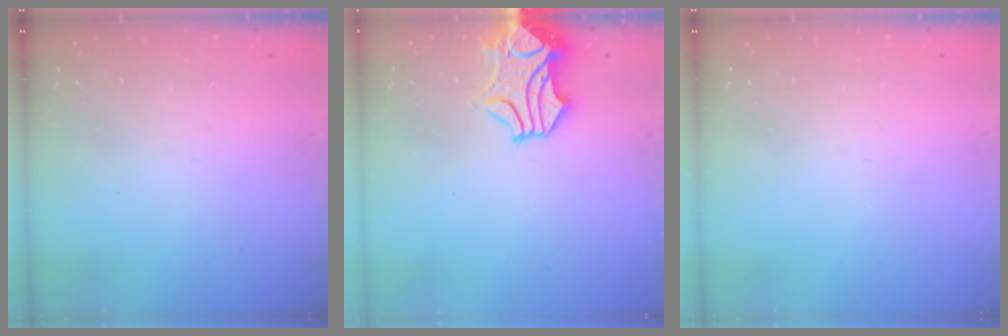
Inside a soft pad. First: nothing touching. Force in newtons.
{"total": 2.4, "press": 2.1, "slide": 1.2}
{"total": 0.0}